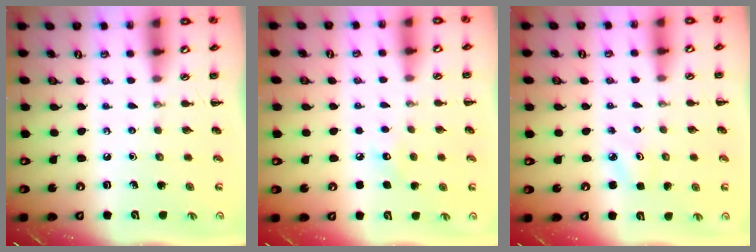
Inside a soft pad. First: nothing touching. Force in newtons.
{"total": 5.1, "press": 4.9, "slide": 1.3}
{"total": 2.5, "press": 2.4, "slide": 0.7}